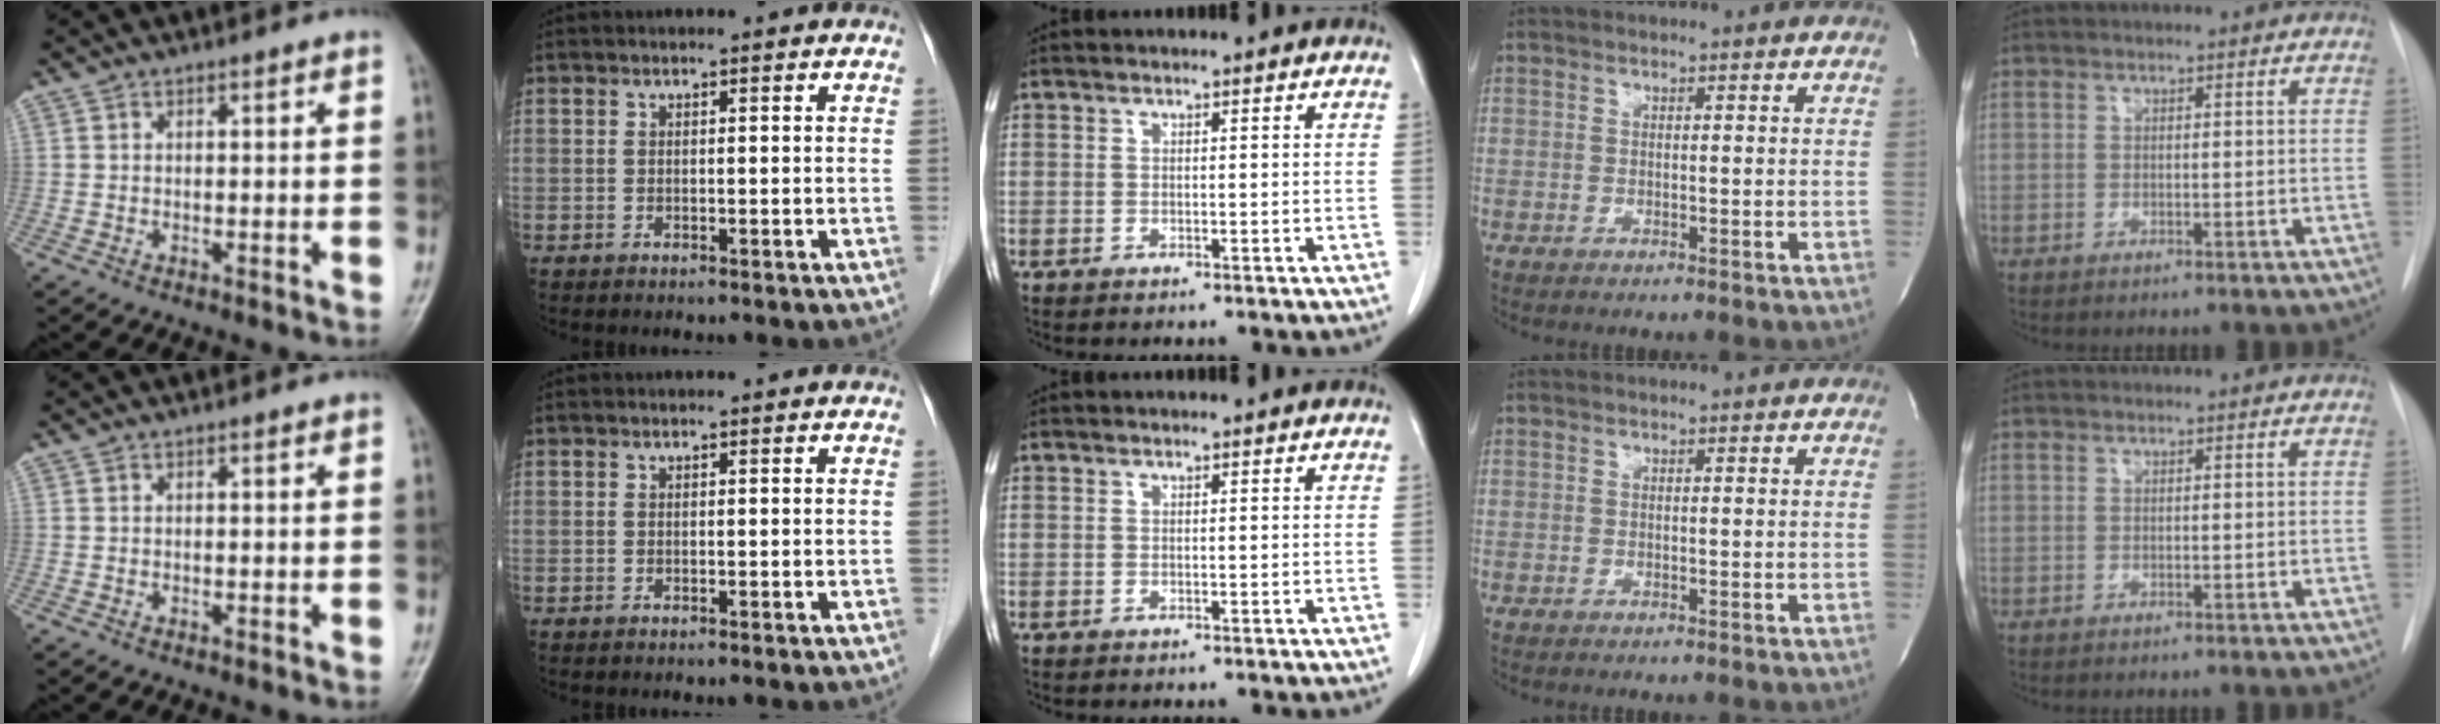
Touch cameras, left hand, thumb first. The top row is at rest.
{}